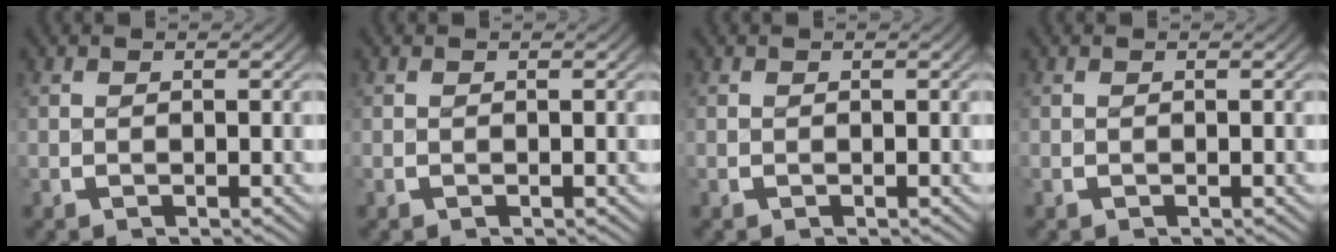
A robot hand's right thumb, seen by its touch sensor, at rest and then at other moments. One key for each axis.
{"total": 0.0}
{"total": 0.0}
{"total": 0.0}